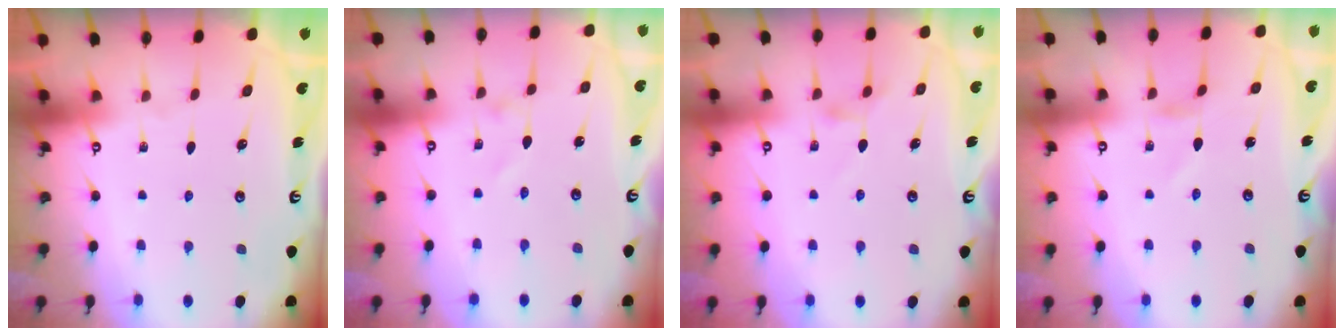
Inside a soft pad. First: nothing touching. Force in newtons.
{"total": 1.4, "press": 1.4, "slide": 0.0}
{"total": 3.4, "press": 3.4, "slide": 0.4}
{"total": 0.0}